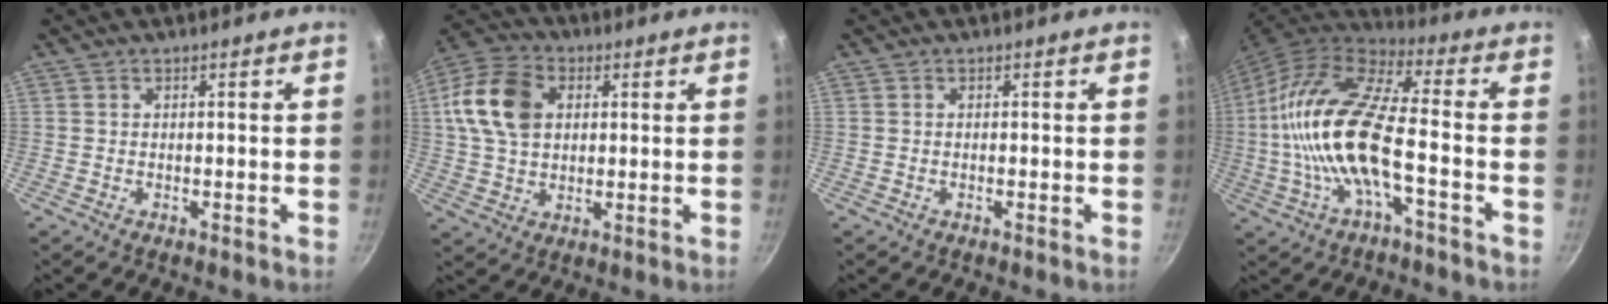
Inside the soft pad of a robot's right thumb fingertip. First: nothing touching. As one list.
[{"total": 13.7, "force": [2.9, 9.8, 9.2], "torque": [-0.159, 0.011, 0.040]}, {"total": 0.0}, {"total": 19.1, "force": [-3.1, 6.8, 17.6], "torque": [-0.346, 0.035, -0.073]}]